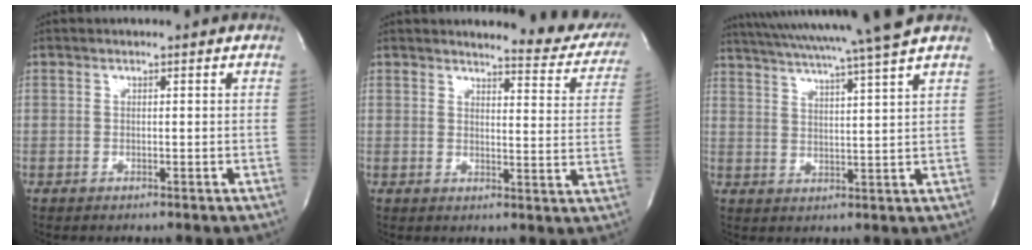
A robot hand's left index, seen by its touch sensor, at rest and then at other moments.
{"total": 10.7, "force": [10.3, 1.8, 2.5], "torque": [-0.009, -0.051, 0.093]}
{"total": 15.1, "force": [13.0, -2.4, 7.4], "torque": [-0.132, -0.015, 0.185]}